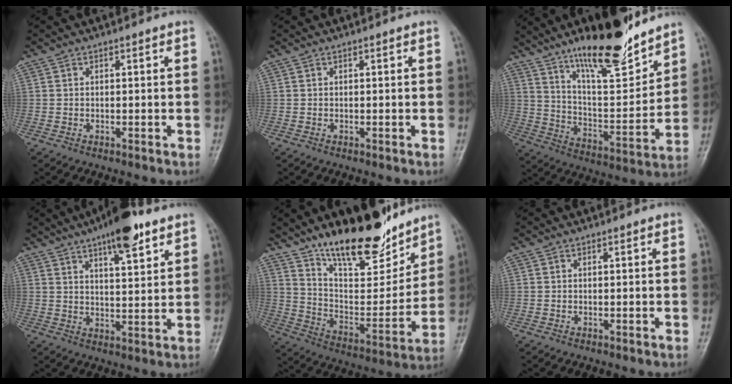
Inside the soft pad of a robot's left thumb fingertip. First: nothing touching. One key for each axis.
{"total": 0.0}
{"total": 18.3, "fx": 13.9, "fy": 4.4, "fz": 11.1, "tx": -0.144, "ty": -0.087, "tz": 0.238}
{"total": 11.3, "fx": 7.1, "fy": 3.3, "fz": 8.2, "tx": -0.108, "ty": -0.030, "tz": 0.107}
{"total": 20.5, "fx": 15.7, "fy": 6.8, "fz": 11.2, "tx": -0.133, "ty": -0.098, "tz": 0.266}
{"total": 0.0}